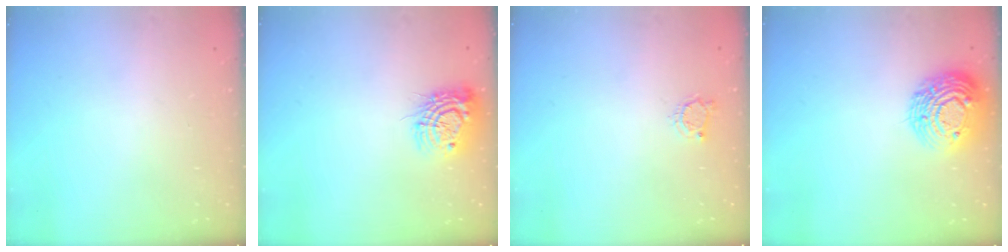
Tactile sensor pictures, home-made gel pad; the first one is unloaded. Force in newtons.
{"total": 12.0, "press": 12.0, "slide": 0.8}
{"total": 3.7, "press": 3.7, "slide": 0.6}
{"total": 15.9, "press": 15.9, "slide": 1.3}